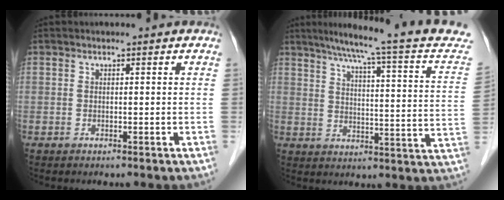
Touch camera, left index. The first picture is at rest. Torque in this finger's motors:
{"motor_torque": [-0.05, -1.15, 0.02, 0.01]}